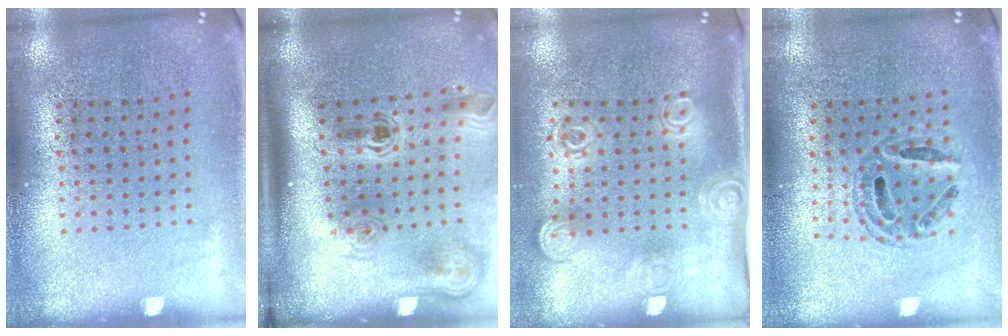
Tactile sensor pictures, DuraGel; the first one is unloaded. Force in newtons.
{"total": 2.3, "press": 1.4, "slide": 1.8}
{"total": 1.9, "press": 1.4, "slide": 1.3}
{"total": 0.7, "press": 0.7, "slide": 0.1}